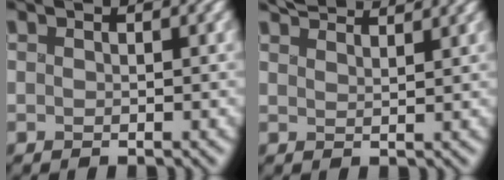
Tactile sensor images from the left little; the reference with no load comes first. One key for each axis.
{"total": 4.8, "fx": 4.4, "fy": 0.8, "fz": 1.8, "tx": -0.028, "ty": 0.016, "tz": 0.060}